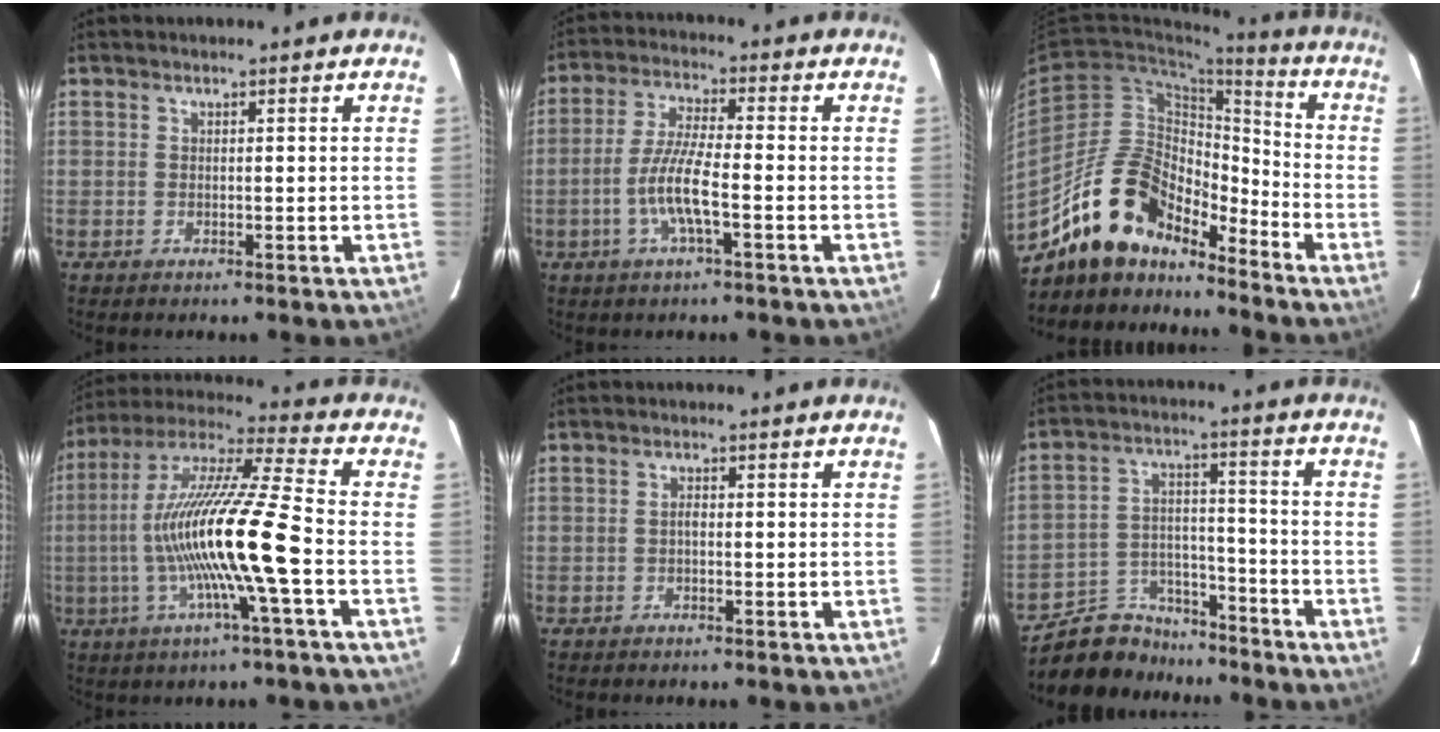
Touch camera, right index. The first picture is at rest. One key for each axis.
{"total": 7.7, "fx": -2.7, "fy": 0.9, "fz": 7.2, "tx": -0.148, "ty": -0.002, "tz": -0.052}
{"total": 16.7, "fx": -13.7, "fy": 7.1, "fz": 6.4, "tx": -0.124, "ty": 0.026, "tz": -0.235}
{"total": 17.8, "fx": -3.7, "fy": -0.1, "fz": 17.4, "tx": -0.327, "ty": -0.004, "tz": -0.073}
{"total": 0.7, "fx": -0.3, "fy": 0.4, "fz": 0.6, "tx": -0.011, "ty": 0.005, "tz": -0.006}
{"total": 11.3, "fx": -9.8, "fy": 5.3, "fz": 1.5, "tx": -0.044, "ty": 0.037, "tz": -0.158}